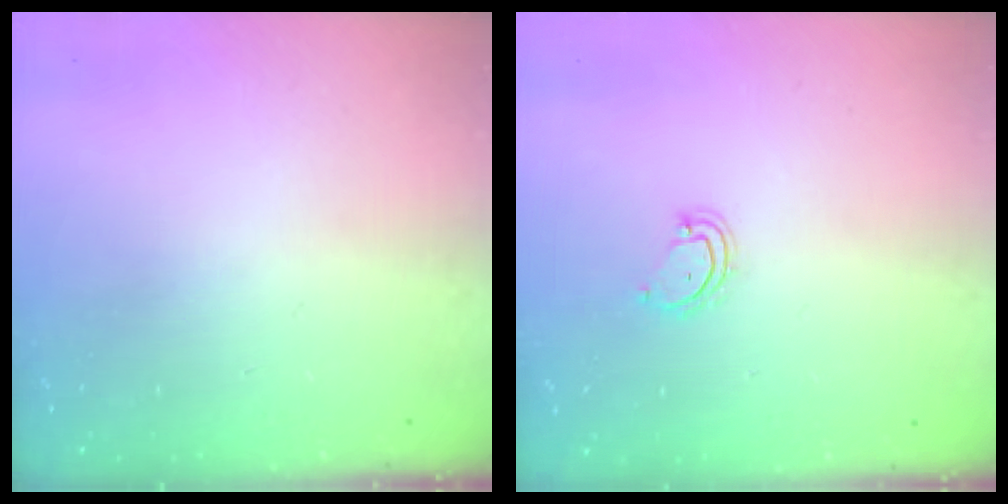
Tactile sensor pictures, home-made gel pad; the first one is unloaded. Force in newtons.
{"total": 4.0, "press": 4.0, "slide": 0.3}